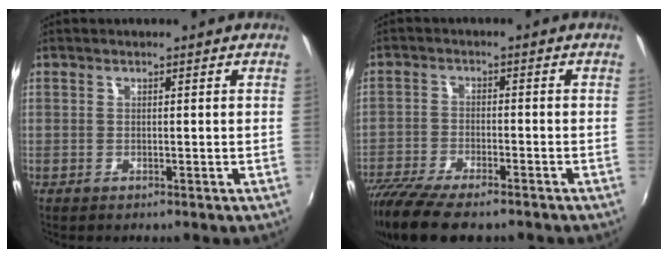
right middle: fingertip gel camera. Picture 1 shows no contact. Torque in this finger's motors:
{"motor_torque": [1.10, -1.03, 0.45, 0.17]}